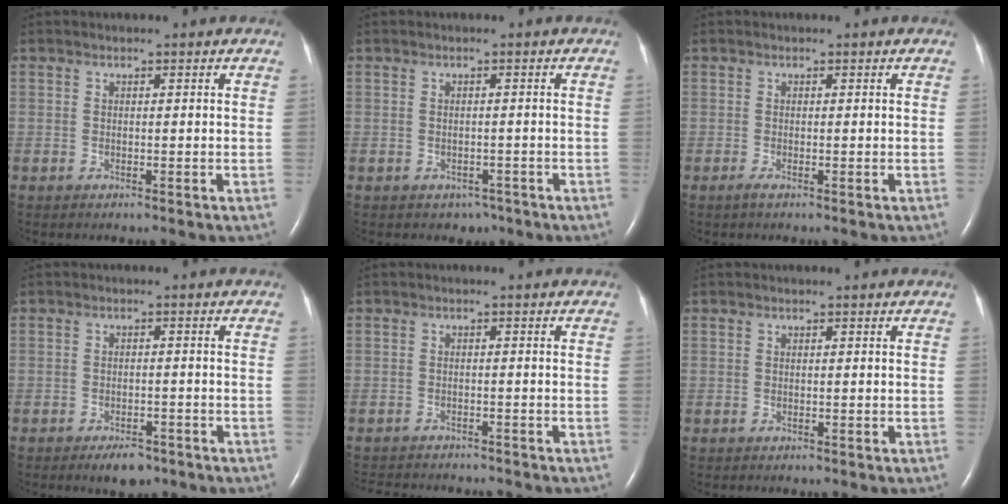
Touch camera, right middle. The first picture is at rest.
{"total": 2.1, "force": [-1.3, 1.6, 0.4], "torque": [-0.005, 0.005, -0.012]}
{"total": 0.7, "force": [-0.4, -0.1, 0.5], "torque": [-0.014, -0.003, -0.009]}
{"total": 3.7, "force": [-2.6, 1.6, 2.0], "torque": [-0.035, -0.002, -0.033]}
{"total": 9.1, "force": [-8.4, 2.1, 2.7], "torque": [-0.044, -0.006, -0.109]}
{"total": 0.0}